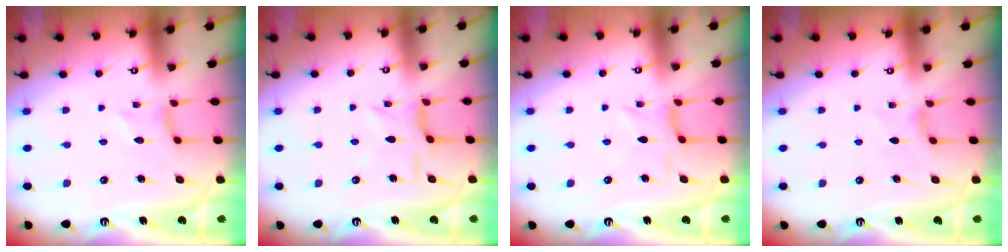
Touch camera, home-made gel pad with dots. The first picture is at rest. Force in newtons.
{"total": 4.6, "press": 4.5, "slide": 0.6}
{"total": 2.1, "press": 2.1, "slide": 0.6}
{"total": 2.1, "press": 2.1, "slide": 0.4}